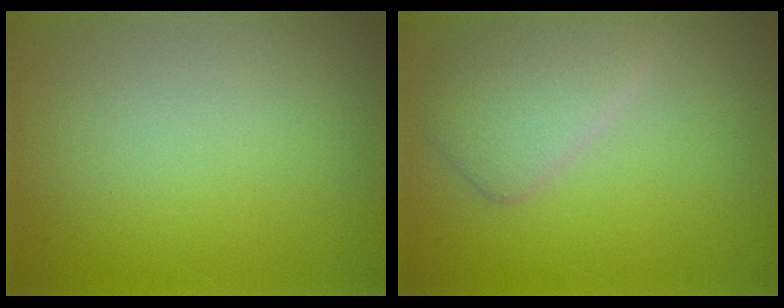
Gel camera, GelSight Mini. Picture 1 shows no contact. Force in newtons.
{"total": 3.2, "press": 3.2, "slide": 0.3}